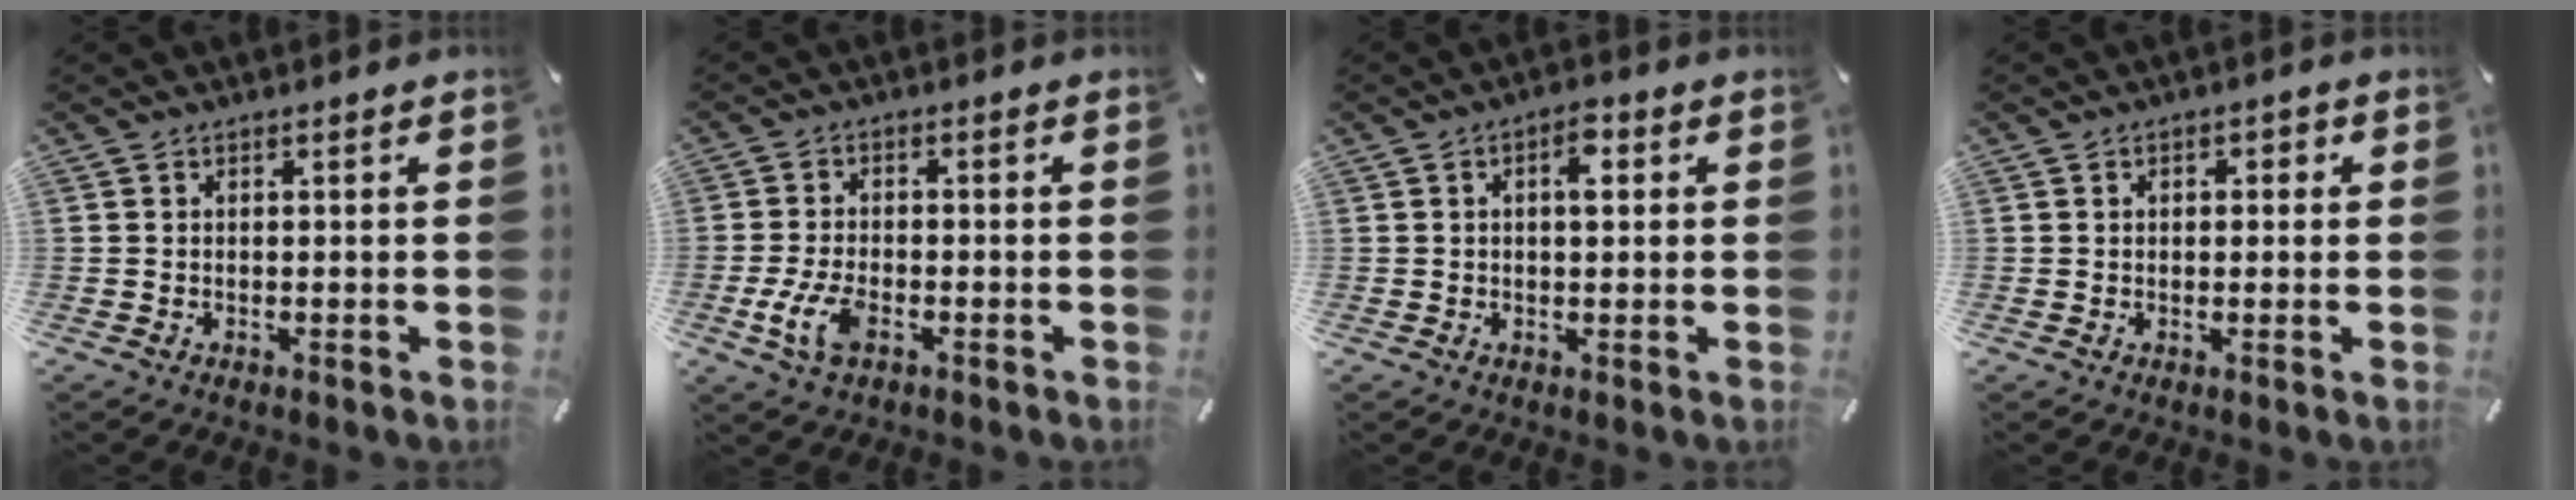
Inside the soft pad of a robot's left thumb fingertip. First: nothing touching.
{"total": 7.2, "force": [-2.8, 3.6, 5.6], "torque": [-0.133, -0.005, -0.053]}
{"total": 4.8, "force": [1.3, 2.4, 4.0], "torque": [-0.042, -0.007, 0.011]}
{"total": 1.9, "force": [0.1, 1.3, 1.3], "torque": [-0.019, 0.005, -0.004]}